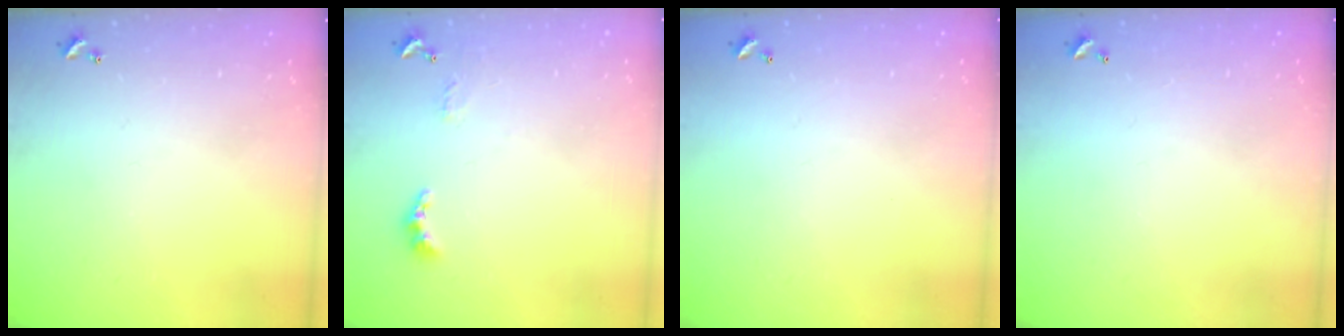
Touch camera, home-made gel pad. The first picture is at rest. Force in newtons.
{"total": 2.1, "press": 2.0, "slide": 0.5}
{"total": 2.9, "press": 2.9, "slide": 0.1}
{"total": 2.8, "press": 2.8, "slide": 0.1}